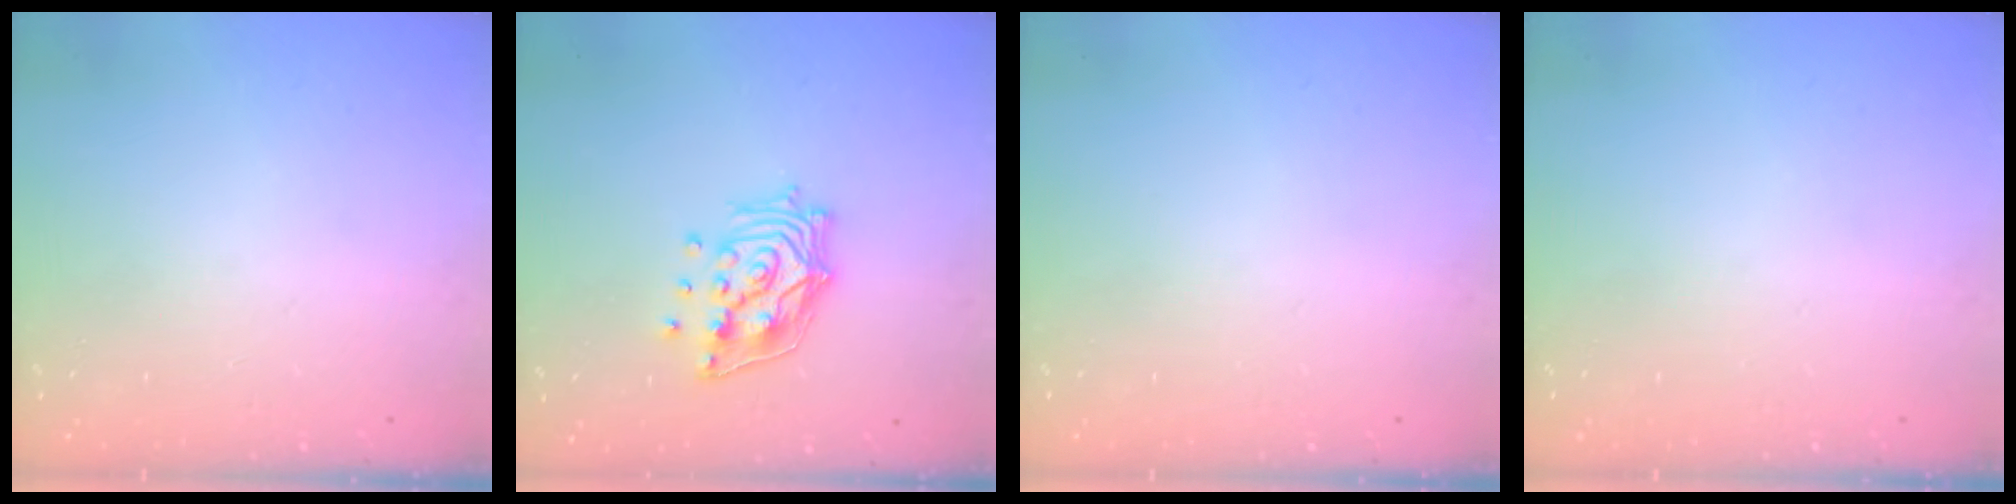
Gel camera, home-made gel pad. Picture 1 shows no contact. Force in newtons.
{"total": 13.9, "press": 13.8, "slide": 1.8}
{"total": 0.0}
{"total": 0.0}